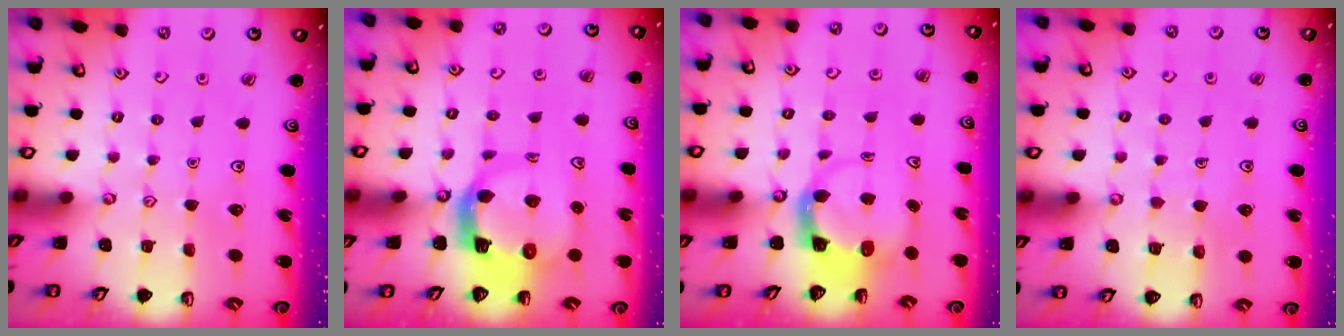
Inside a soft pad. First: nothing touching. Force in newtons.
{"total": 8.4, "press": 8.3, "slide": 1.1}
{"total": 3.8, "press": 3.7, "slide": 0.5}
{"total": 4.3, "press": 4.2, "slide": 0.4}